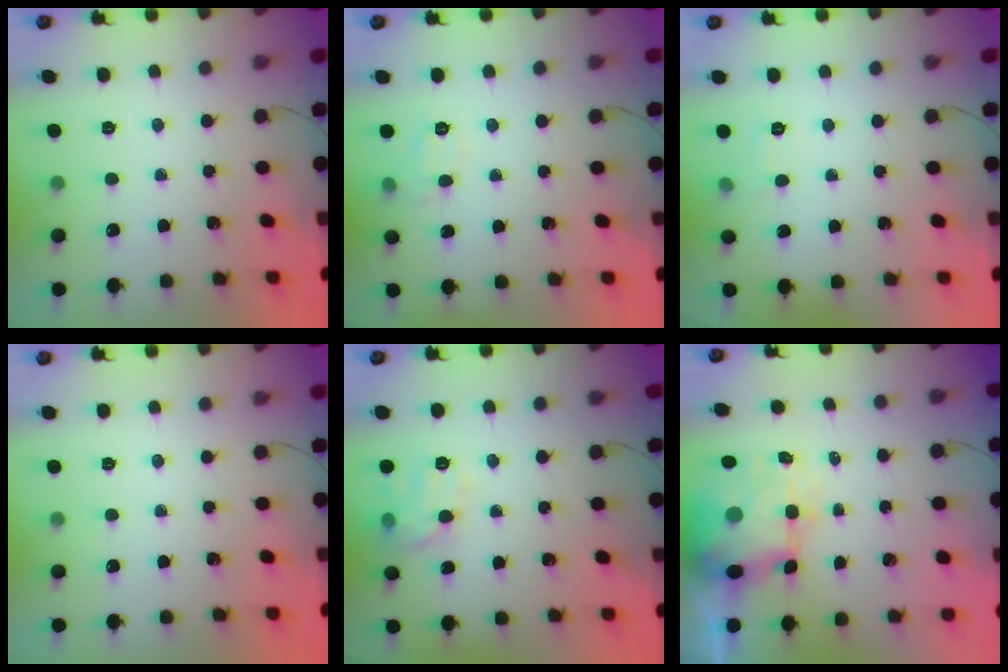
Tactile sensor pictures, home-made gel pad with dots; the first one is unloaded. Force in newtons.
{"total": 7.3, "press": 7.2, "slide": 1.0}
{"total": 2.7, "press": 2.2, "slide": 1.6}
{"total": 0.0}
{"total": 10.8, "press": 10.8, "slide": 0.4}
{"total": 8.6, "press": 8.3, "slide": 1.9}